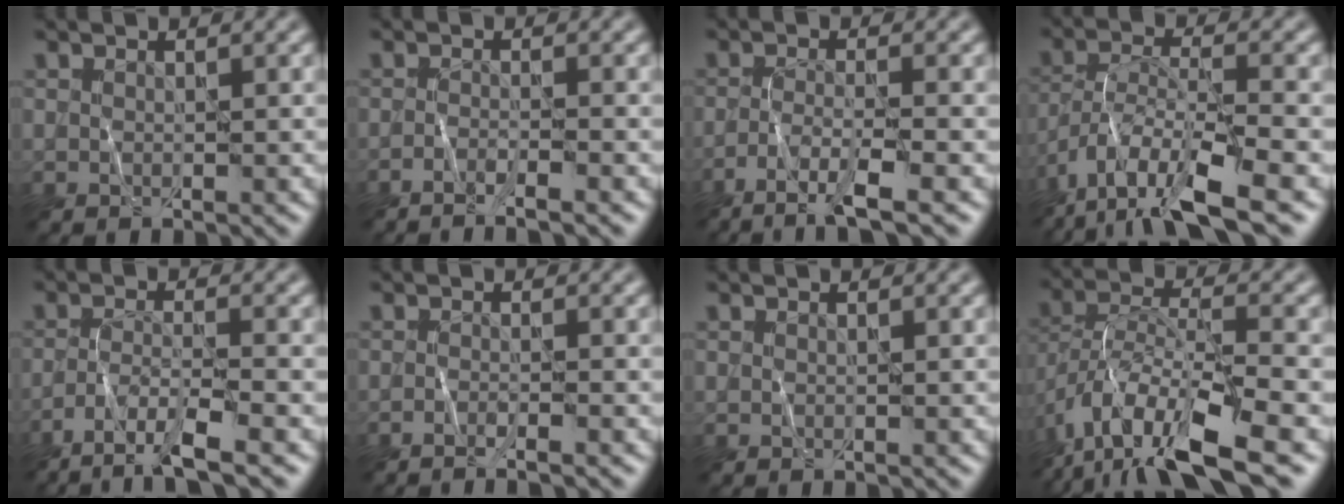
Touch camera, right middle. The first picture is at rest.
{"total": 2.3, "force": [-1.6, 0.1, 1.6], "torque": [-0.031, 0.002, -0.038]}
{"total": 4.0, "force": [-2.5, 0.4, 3.1], "torque": [-0.056, 0.002, -0.056]}
{"total": 10.2, "force": [-6.9, 2.8, 7.0], "torque": [-0.130, -0.005, -0.129]}
{"total": 4.9, "force": [-3.4, 0.6, 3.5], "torque": [-0.061, 0.000, -0.065]}
{"total": 1.6, "force": [-1.2, 0.1, 1.1], "torque": [-0.019, 0.001, -0.026]}
{"total": 0.0}
{"total": 11.8, "force": [-7.4, 3.7, 8.5], "torque": [-0.161, -0.001, -0.141]}